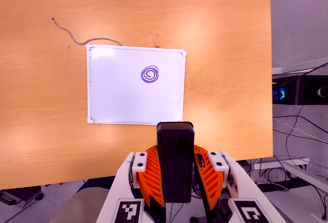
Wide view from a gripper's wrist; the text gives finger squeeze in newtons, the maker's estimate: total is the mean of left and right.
{"total": 10.0, "left": 8.2, "right": 11.9}